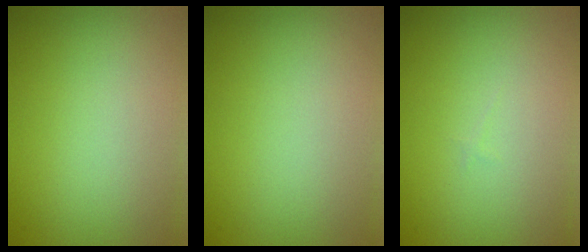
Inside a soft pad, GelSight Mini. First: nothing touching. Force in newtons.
{"total": 0.0}
{"total": 0.0}